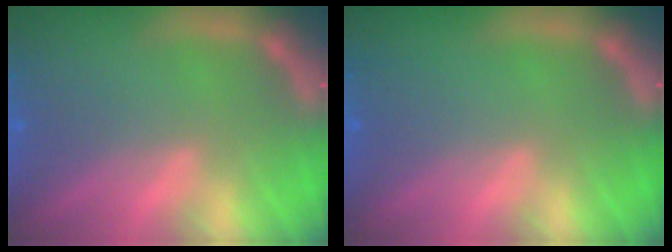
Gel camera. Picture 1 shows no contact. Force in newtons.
{"total": 0.0}